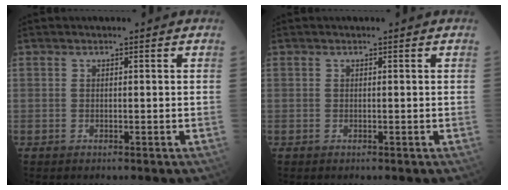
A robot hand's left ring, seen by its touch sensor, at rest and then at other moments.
{"total": 0.0}